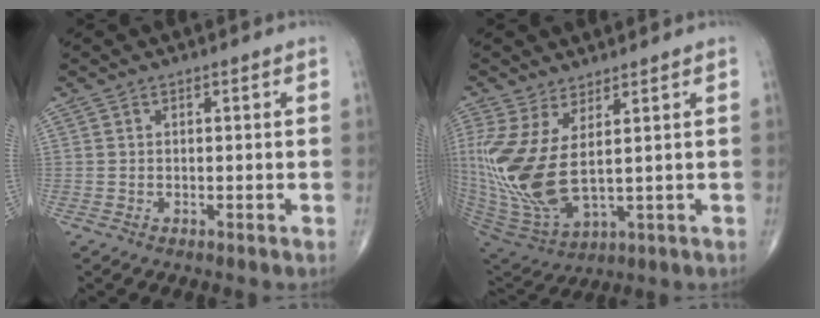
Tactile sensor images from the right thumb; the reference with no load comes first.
{"total": 16.6, "force": [2.6, 7.2, 14.8], "torque": [-0.349, -0.033, 0.071]}